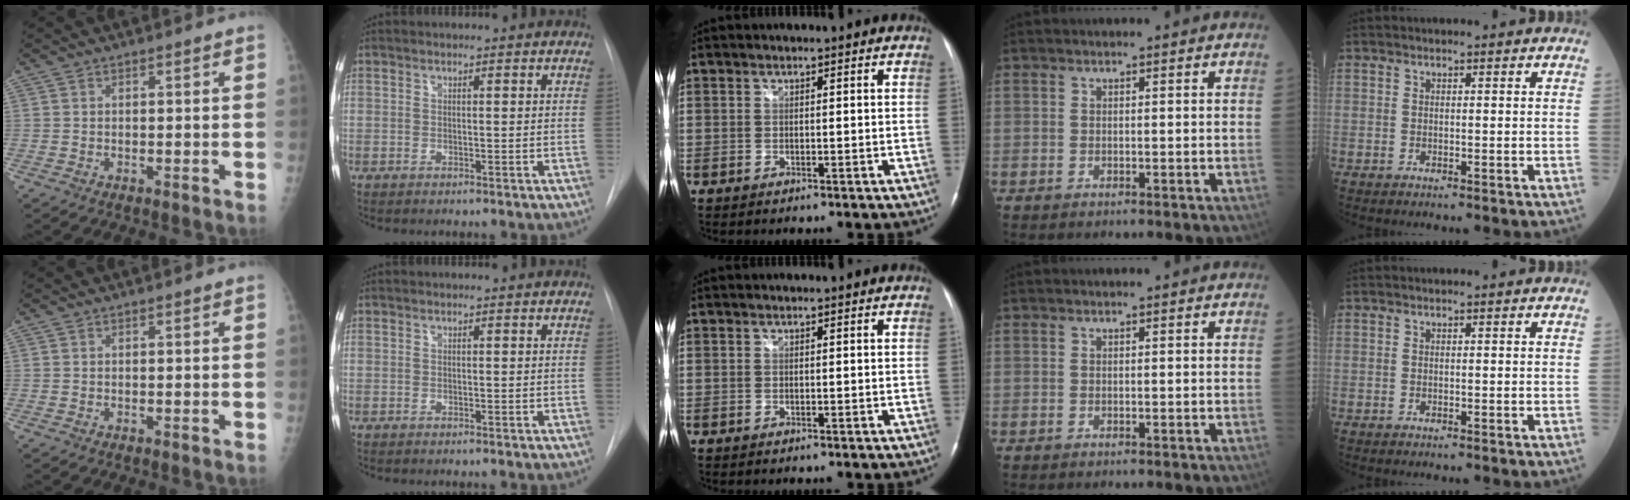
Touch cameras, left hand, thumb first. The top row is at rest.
{}